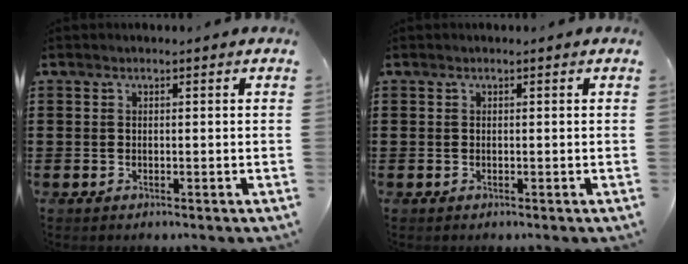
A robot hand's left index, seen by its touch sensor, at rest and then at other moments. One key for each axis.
{"total": 0.0}